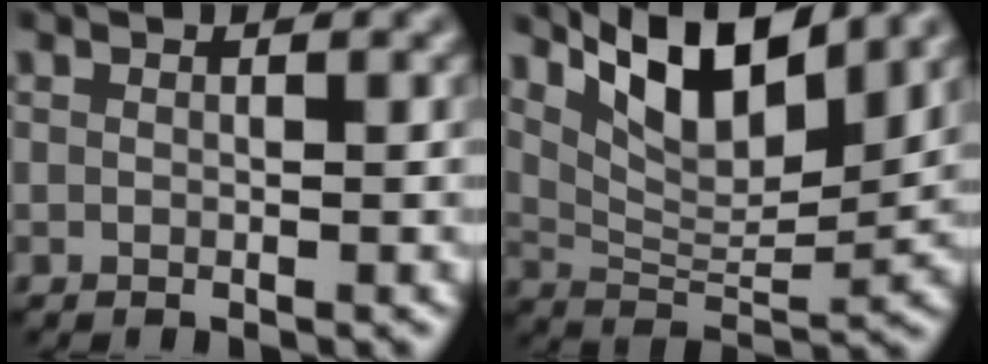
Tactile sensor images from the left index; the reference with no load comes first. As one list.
[{"total": 8.7, "force": [5.4, 3.0, 6.1], "torque": [-0.109, 0.001, 0.100]}]